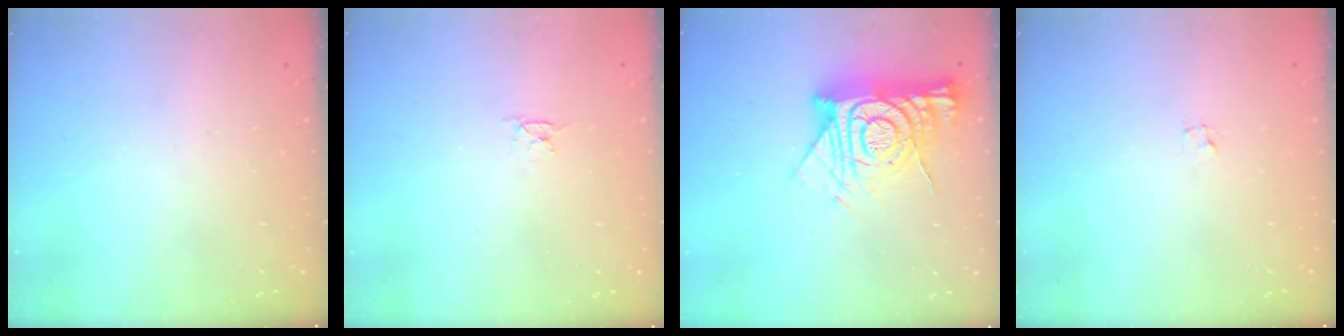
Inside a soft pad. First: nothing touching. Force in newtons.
{"total": 2.8, "press": 2.8, "slide": 0.3}
{"total": 16.1, "press": 16.0, "slide": 1.6}
{"total": 1.2, "press": 1.2, "slide": 0.1}